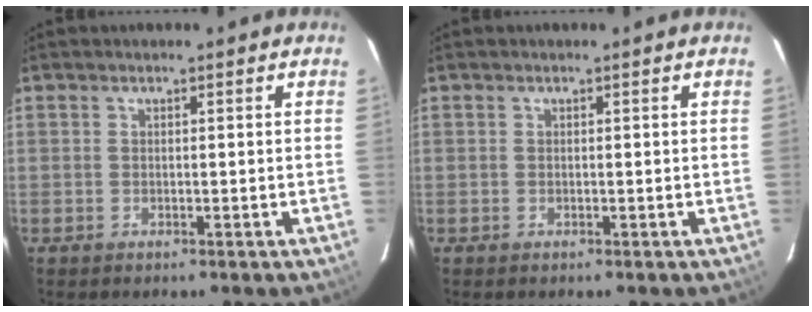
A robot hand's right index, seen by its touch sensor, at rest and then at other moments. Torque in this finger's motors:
{"motor_torque": [0.00, 0.00, 0.00, 0.00]}